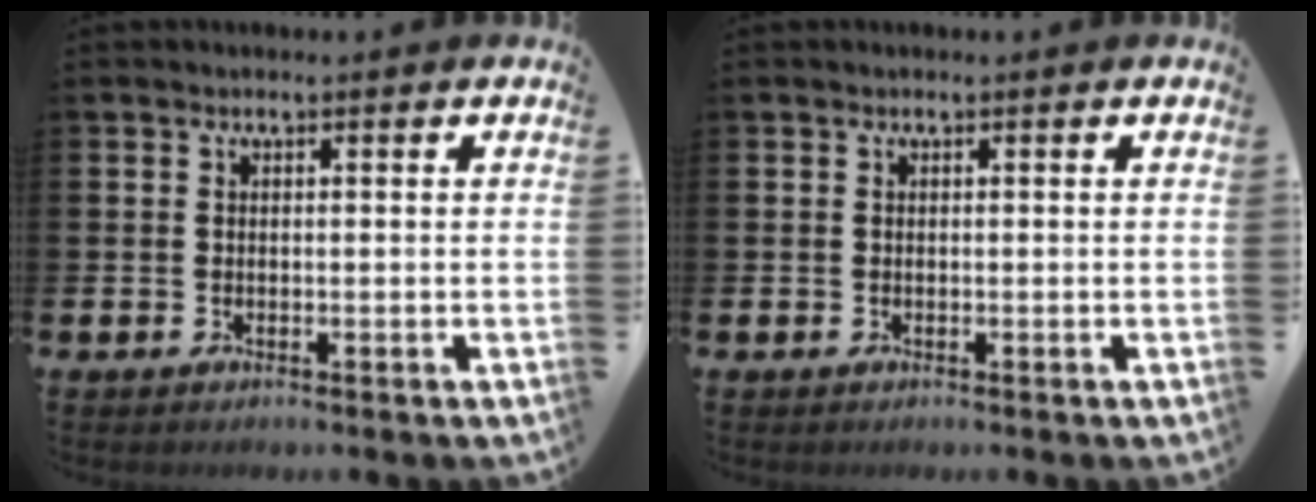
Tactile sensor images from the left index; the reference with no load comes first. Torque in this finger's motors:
{"motor_torque": [0.00, 0.00, 0.00, 0.00]}